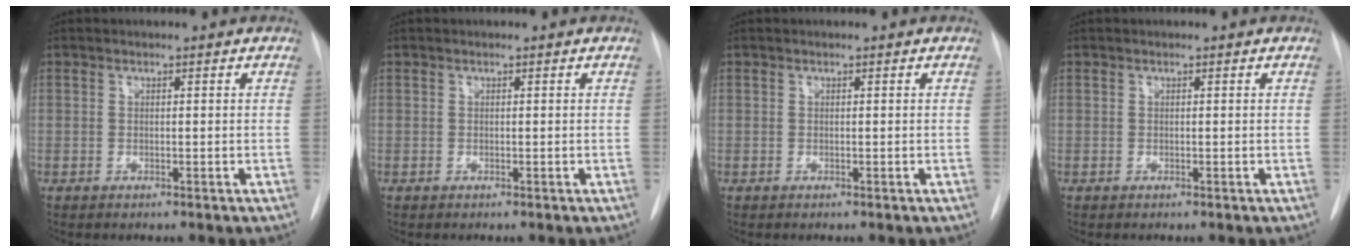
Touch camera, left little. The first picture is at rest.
{"total": 0.0}
{"total": 0.0}
{"total": 0.0}